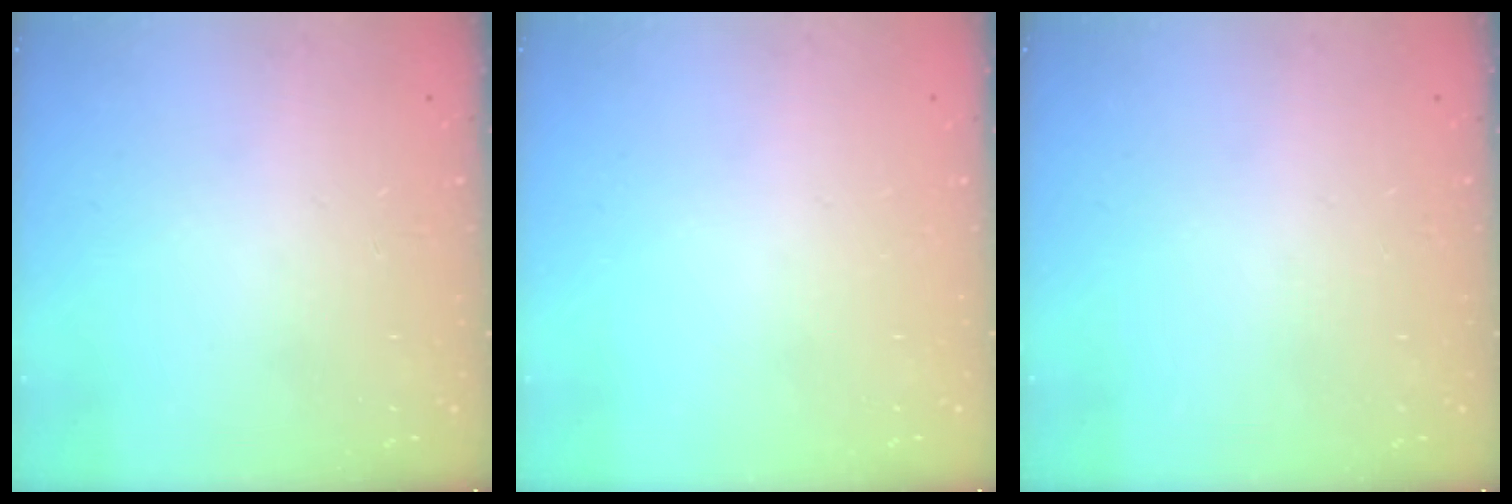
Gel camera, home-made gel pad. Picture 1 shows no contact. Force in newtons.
{"total": 0.0}
{"total": 0.0}